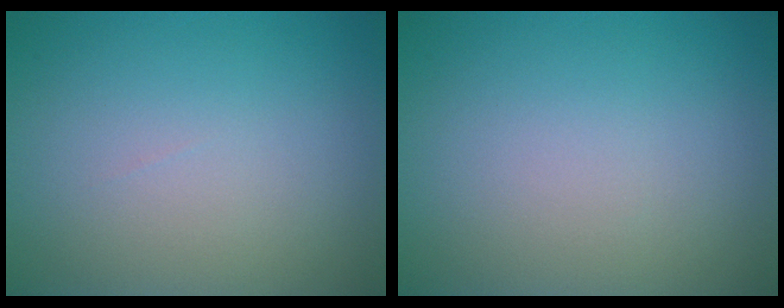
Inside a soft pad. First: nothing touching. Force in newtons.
{"total": 0.0}